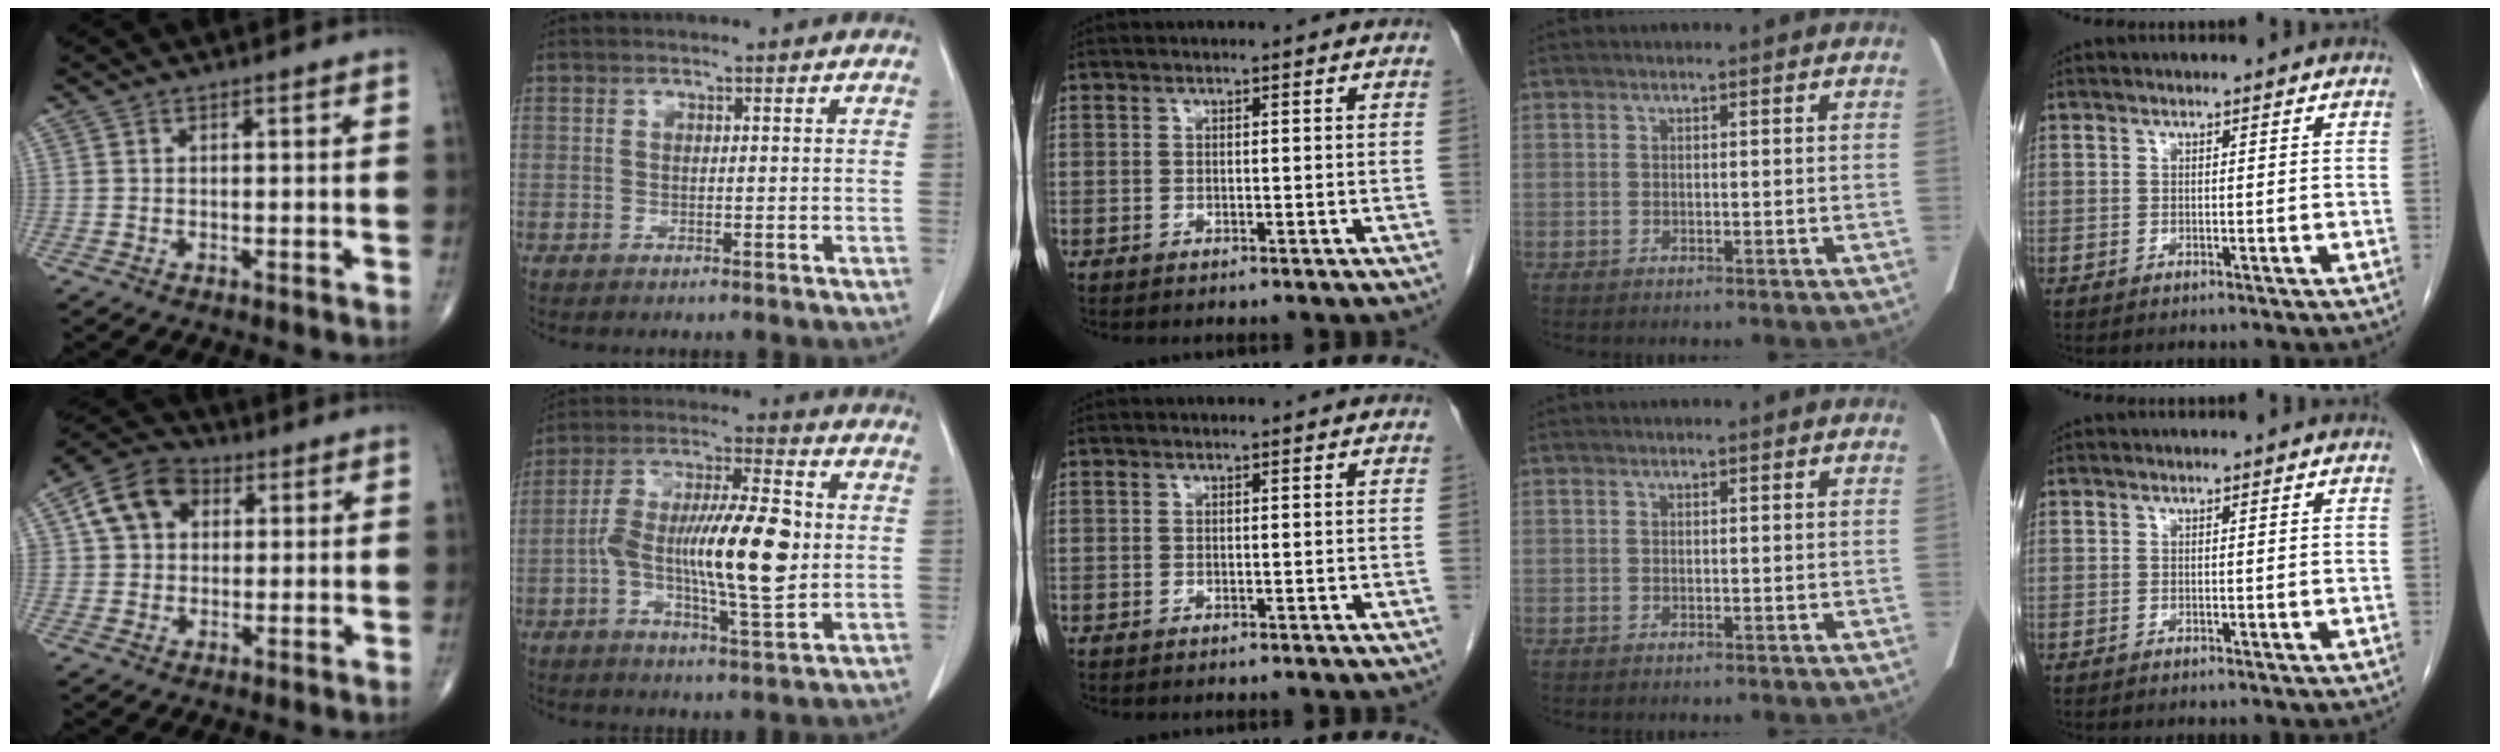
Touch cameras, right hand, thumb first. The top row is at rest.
{"thumb": {"total": 10.4, "force": [2.9, 8.1, 5.8], "torque": [-0.080, 0.010, 0.041]}, "index": {"total": 15.9, "force": [-1.0, 3.3, 15.5], "torque": [-0.279, 0.009, -0.021]}}